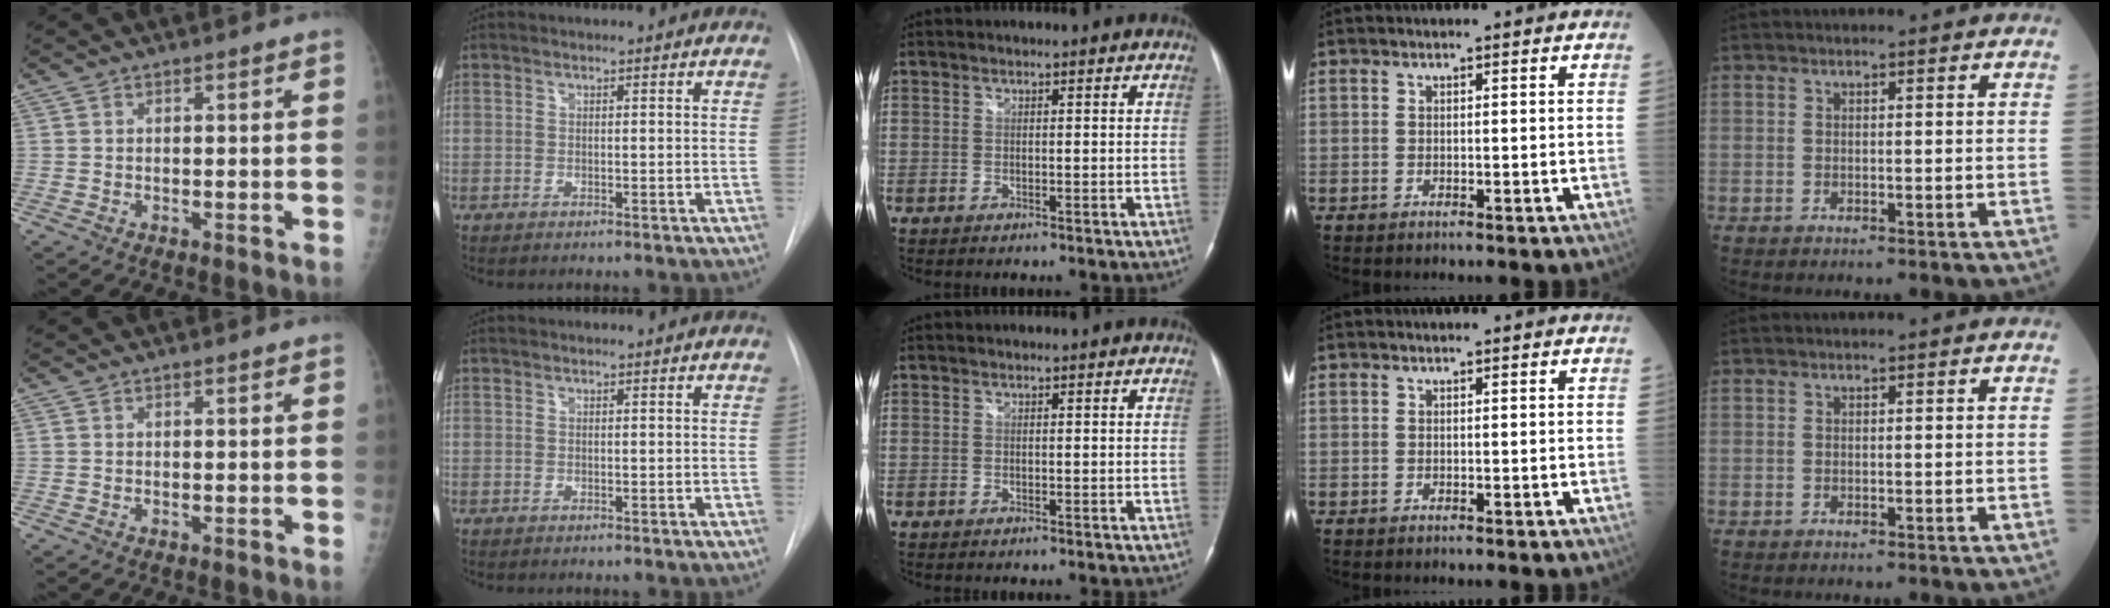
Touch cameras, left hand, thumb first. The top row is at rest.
{}